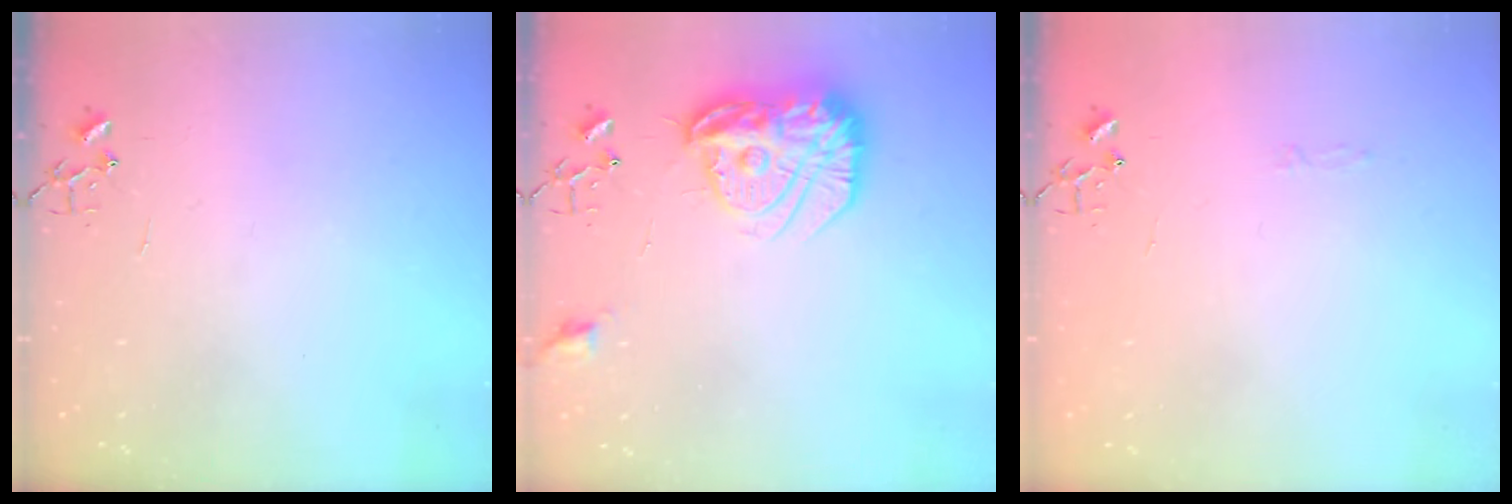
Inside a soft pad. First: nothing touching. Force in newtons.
{"total": 18.0, "press": 17.9, "slide": 1.6}
{"total": 2.8, "press": 2.8, "slide": 0.4}